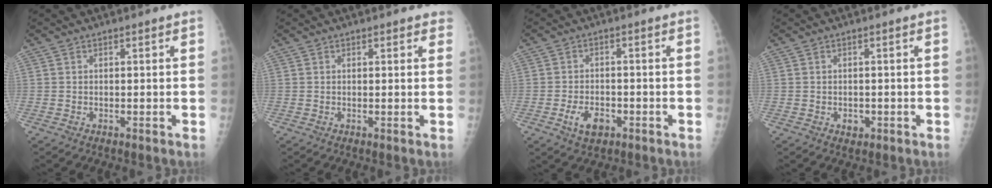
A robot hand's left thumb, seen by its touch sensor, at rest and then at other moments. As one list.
[{"total": 1.7, "force": [1.2, 0.8, 0.8], "torque": [0.007, -0.002, 0.008]}, {"total": 5.0, "force": [-2.2, 3.1, 3.3], "torque": [-0.052, 0.008, -0.034]}, {"total": 1.7, "force": [-0.5, 1.4, 0.8], "torque": [-0.005, 0.002, -0.003]}]